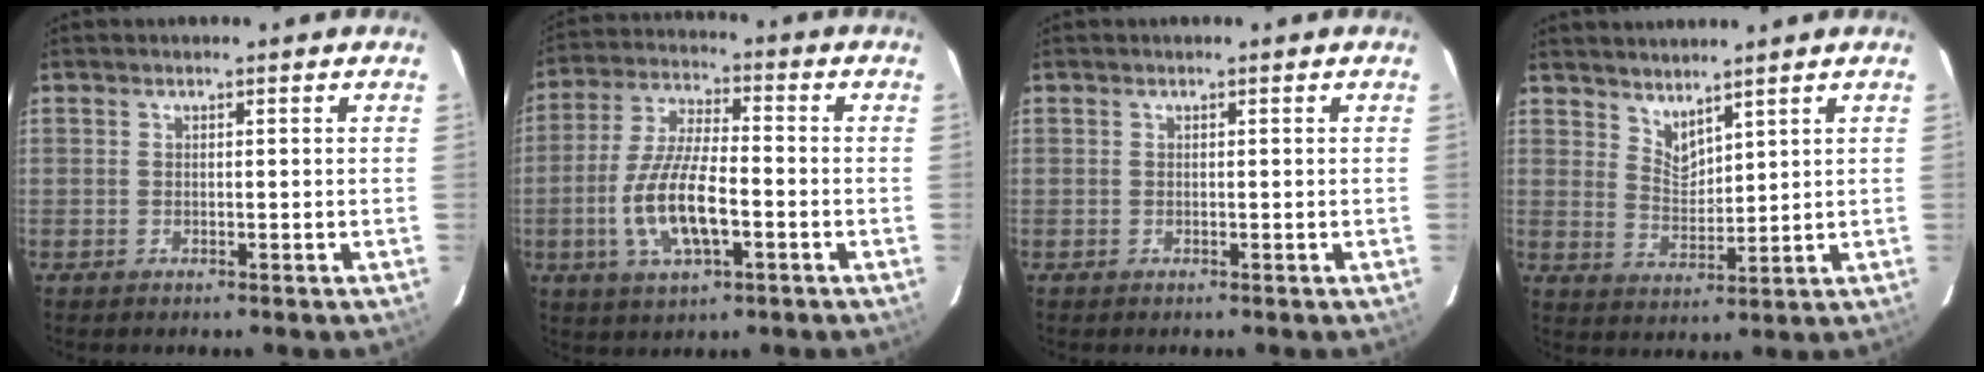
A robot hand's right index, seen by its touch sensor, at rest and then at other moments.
{"total": 12.9, "force": [-3.7, 4.4, 11.5], "torque": [-0.239, -0.006, -0.068]}
{"total": 0.0}
{"total": 4.7, "force": [4.2, 1.4, 1.6], "torque": [-0.024, -0.006, 0.080]}